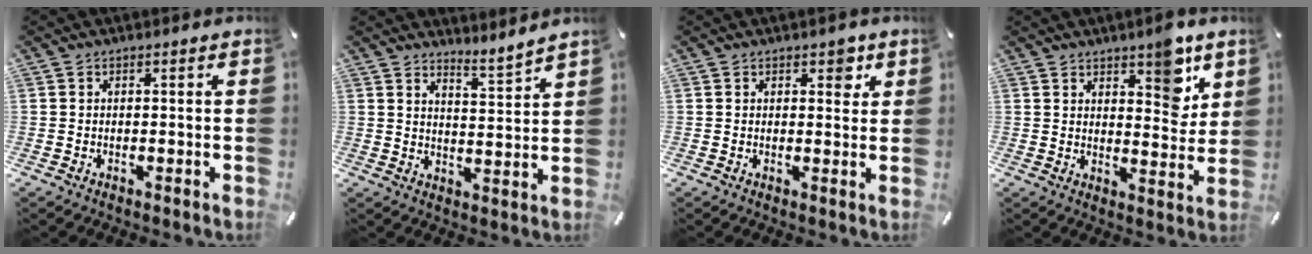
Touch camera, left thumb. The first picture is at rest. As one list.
[{"total": 5.0, "force": [4.9, 0.4, 1.0], "torque": [-0.014, -0.047, 0.081]}, {"total": 3.3, "force": [1.8, 2.0, 1.9], "torque": [-0.010, -0.005, 0.023]}, {"total": 9.5, "force": [6.2, 4.7, 5.5], "torque": [-0.037, -0.047, 0.098]}]